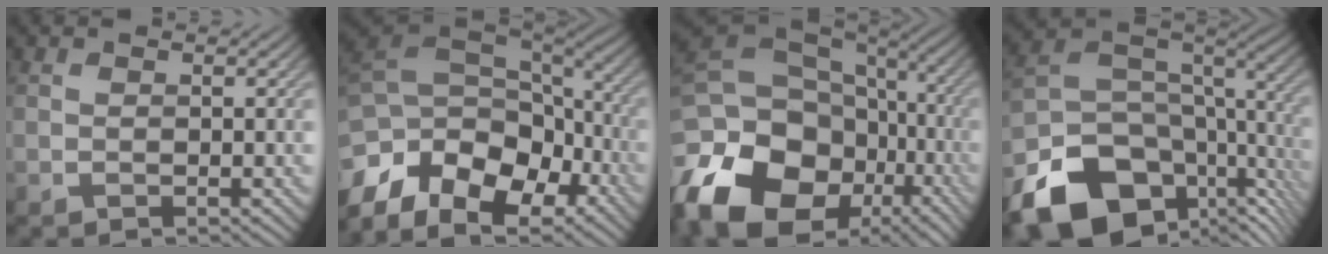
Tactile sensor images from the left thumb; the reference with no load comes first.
{"total": 15.8, "force": [-7.7, 9.8, 9.6], "torque": [-0.256, -0.027, -0.117]}
{"total": 21.9, "force": [-9.9, 15.5, 11.8], "torque": [-0.283, -0.031, -0.141]}
{"total": 17.2, "force": [-8.5, 10.8, 10.4], "torque": [-0.241, -0.050, -0.118]}